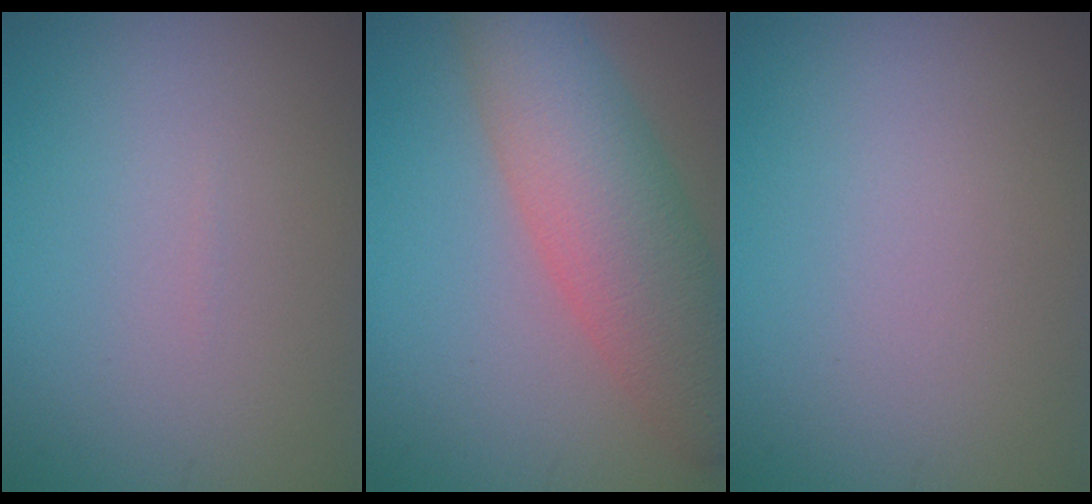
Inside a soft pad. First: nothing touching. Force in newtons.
{"total": 8.0, "press": 8.0, "slide": 0.3}
{"total": 0.0}